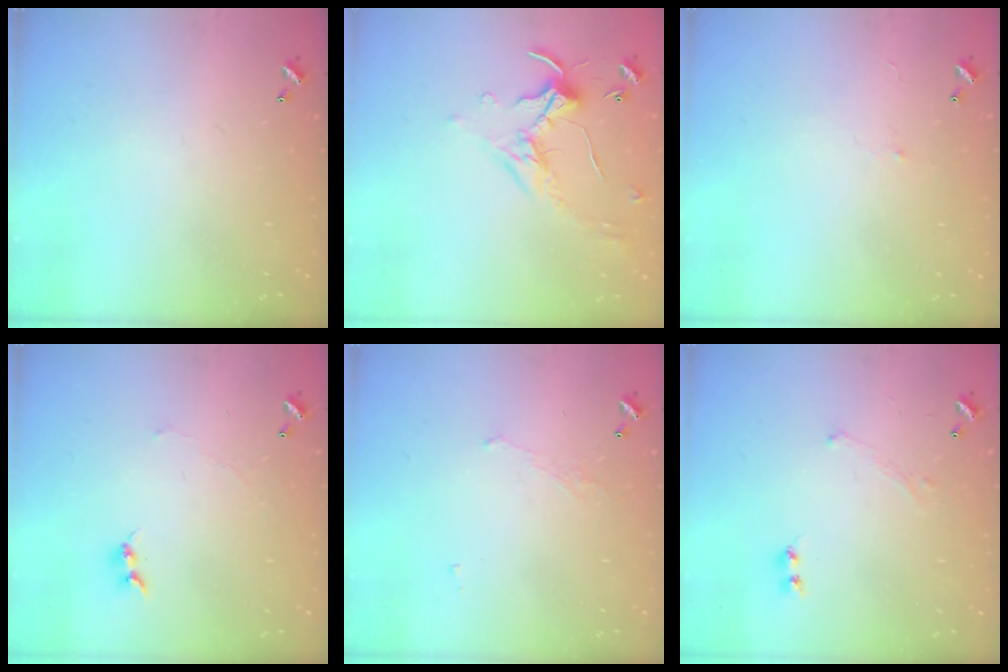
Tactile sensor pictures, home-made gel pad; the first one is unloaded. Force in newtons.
{"total": 0.0}
{"total": 0.6, "press": 0.0, "slide": 0.6}
{"total": 1.4, "press": 1.3, "slide": 0.4}
{"total": 1.1, "press": 0.8, "slide": 0.7}
{"total": 0.7, "press": 0.7, "slide": 0.3}